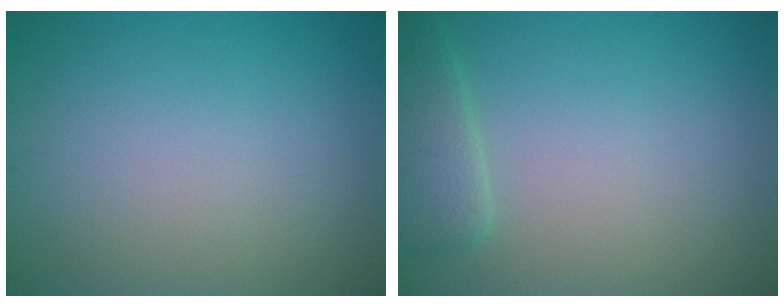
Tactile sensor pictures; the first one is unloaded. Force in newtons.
{"total": 2.9, "press": 2.9, "slide": 0.3}